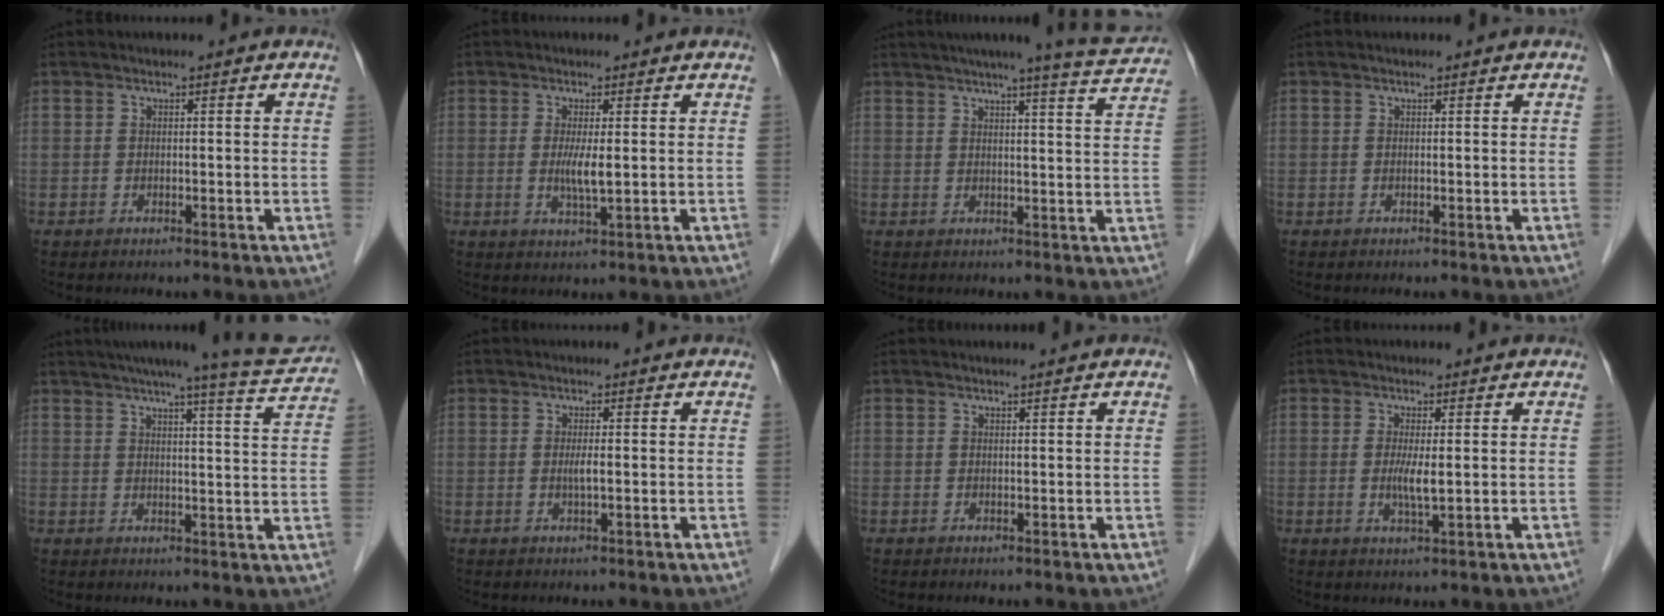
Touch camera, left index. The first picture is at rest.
{"total": 3.3, "force": [0.1, 0.3, 3.3], "torque": [-0.070, -0.007, 0.005]}
{"total": 11.4, "force": [10.2, -0.4, 4.9], "torque": [-0.067, -0.009, 0.110]}
{"total": 0.0}
{"total": 12.7, "force": [11.8, -0.5, 4.8], "torque": [-0.065, -0.024, 0.135]}
{"total": 1.3, "force": [-0.1, -0.1, 1.3], "torque": [-0.032, -0.002, -0.001]}
{"total": 0.7, "force": [0.7, -0.2, 0.2], "torque": [-0.008, 0.001, 0.013]}
{"total": 2.9, "force": [0.1, 0.2, 2.9], "torque": [-0.063, -0.007, 0.003]}